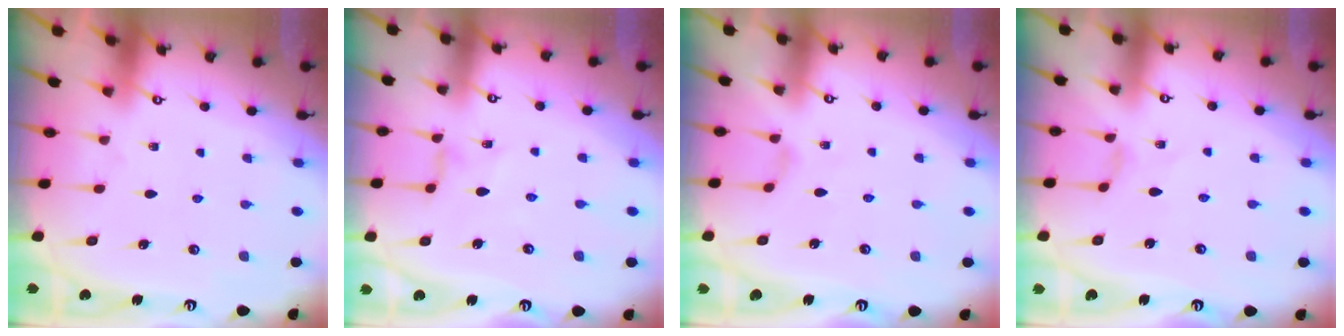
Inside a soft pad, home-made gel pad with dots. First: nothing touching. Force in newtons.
{"total": 2.5, "press": 2.4, "slide": 0.5}
{"total": 0.0}
{"total": 0.6, "press": 0.6, "slide": 0.2}